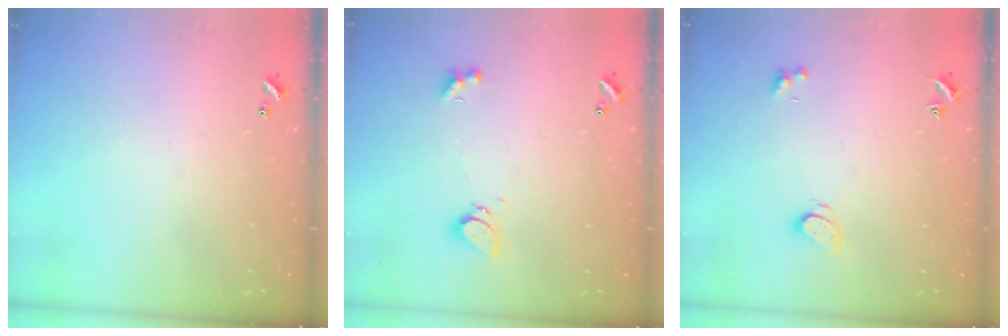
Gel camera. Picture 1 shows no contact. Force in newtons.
{"total": 1.0, "press": 0.9, "slide": 0.4}
{"total": 2.9, "press": 2.9, "slide": 0.5}